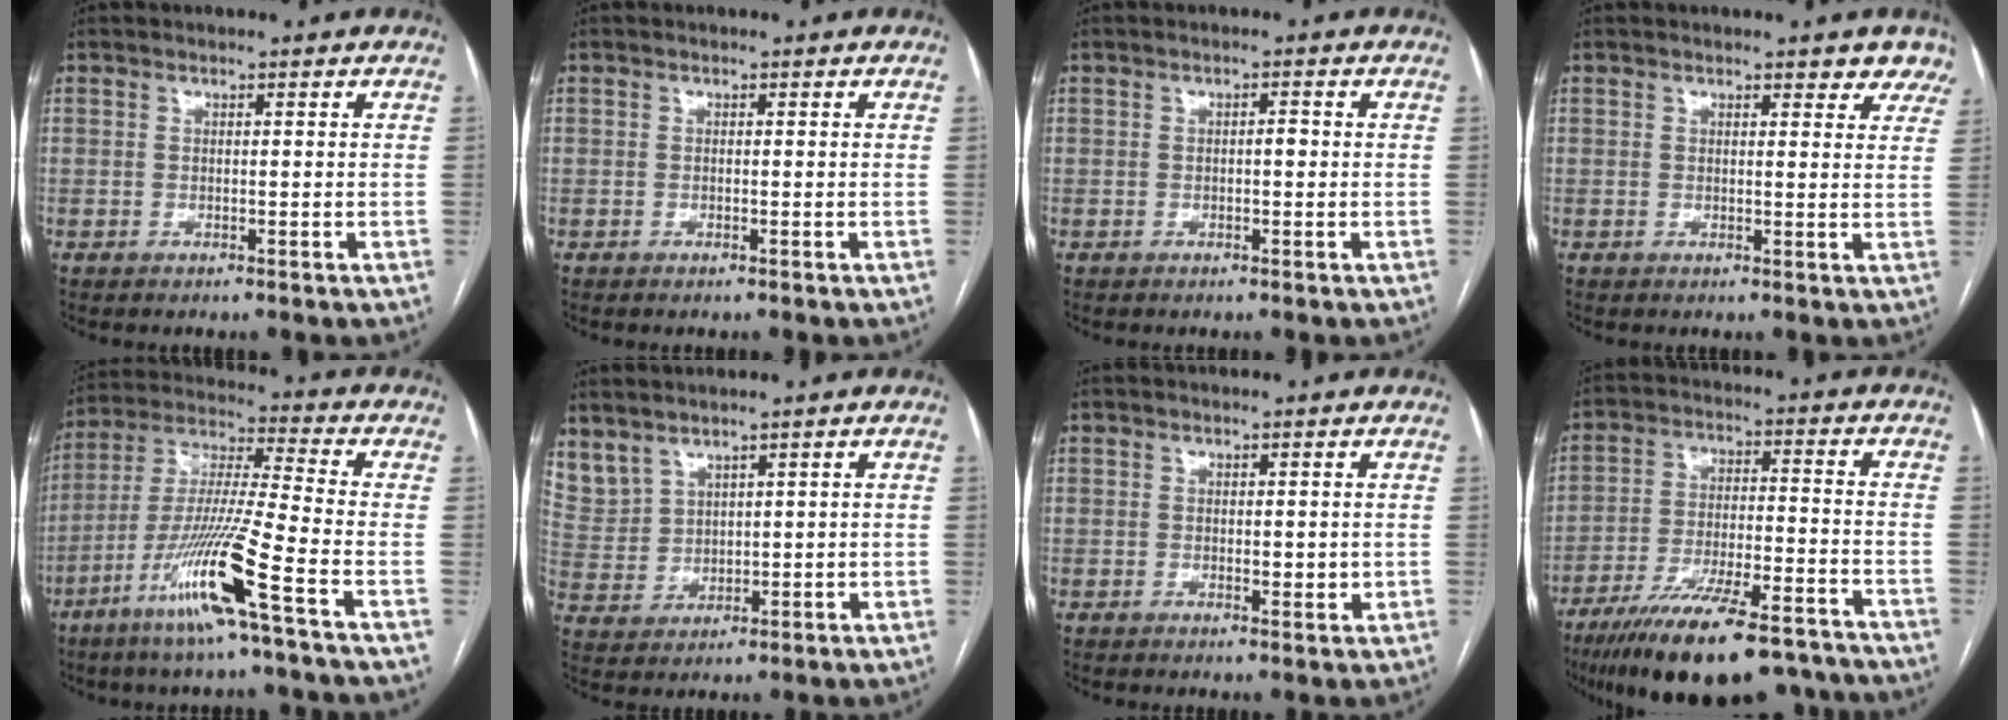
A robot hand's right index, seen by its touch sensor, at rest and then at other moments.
{"total": 0.0}
{"total": 1.2, "force": [-0.1, 0.4, 1.1], "torque": [-0.015, 0.004, -0.003]}
{"total": 5.0, "force": [4.3, 1.7, 1.7], "torque": [0.003, -0.009, 0.031]}
{"total": 14.5, "force": [-7.5, -1.5, 12.4], "torque": [-0.250, -0.025, -0.146]}
{"total": 7.9, "force": [6.0, 4.6, 2.1], "torque": [-0.071, 0.016, 0.147]}
{"total": 1.9, "force": [-0.1, 1.0, 1.6], "torque": [-0.019, -0.003, 0.001]}
{"total": 20.8, "force": [-16.4, 4.3, 12.0], "torque": [-0.168, -0.002, -0.258]}